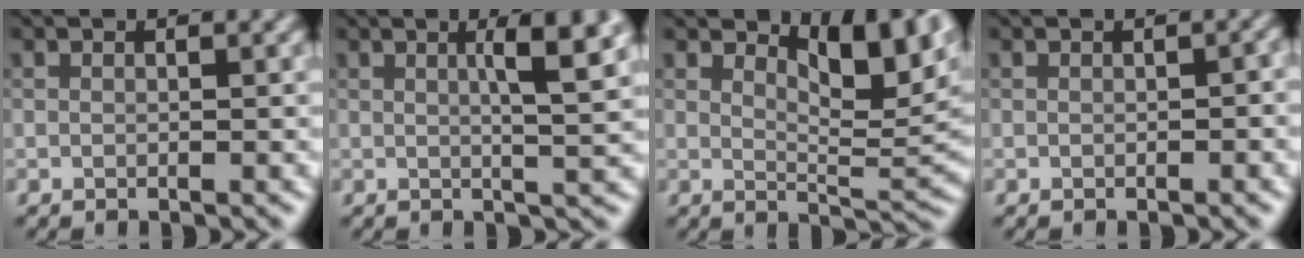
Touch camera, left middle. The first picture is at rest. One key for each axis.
{"total": 4.9, "fx": 1.4, "fy": 1.0, "fz": 4.6, "tx": -0.057, "ty": 0.008, "tz": 0.018}
{"total": 6.4, "fx": 3.6, "fy": 2.3, "fz": 4.7, "tx": -0.063, "ty": -0.007, "tz": 0.054}
{"total": 0.8, "fx": -0.1, "fy": 0.4, "fz": 0.7, "tx": -0.010, "ty": 0.000, "tz": 0.000}